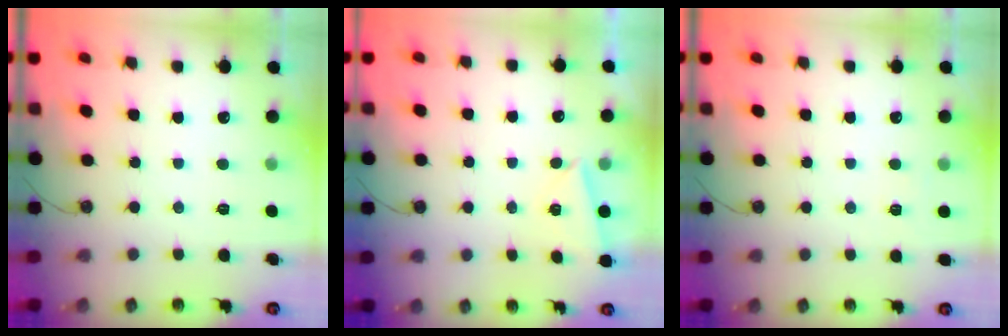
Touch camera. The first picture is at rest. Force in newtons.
{"total": 3.2, "press": 2.7, "slide": 1.7}
{"total": 2.7, "press": 2.4, "slide": 1.3}